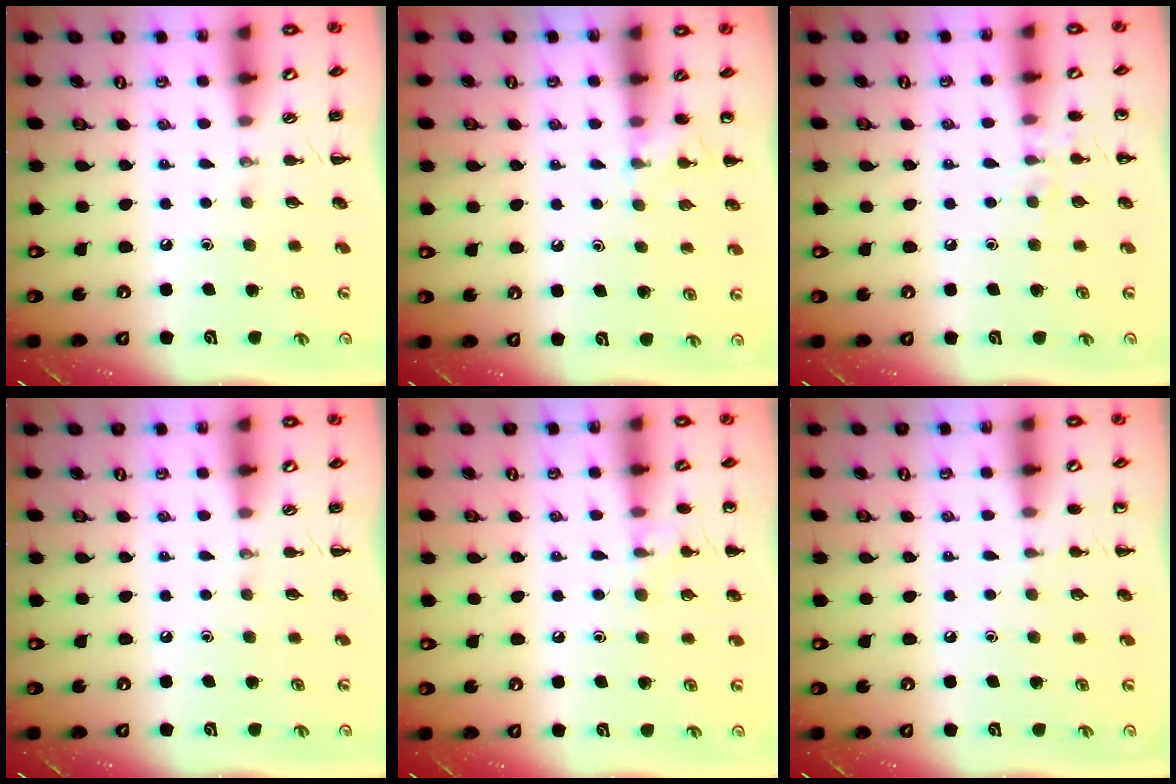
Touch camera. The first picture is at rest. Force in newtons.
{"total": 5.5, "press": 5.2, "slide": 1.9}
{"total": 5.7, "press": 5.6, "slide": 1.4}
{"total": 0.0}
{"total": 9.0, "press": 8.8, "slide": 1.7}
{"total": 3.0, "press": 2.8, "slide": 1.0}